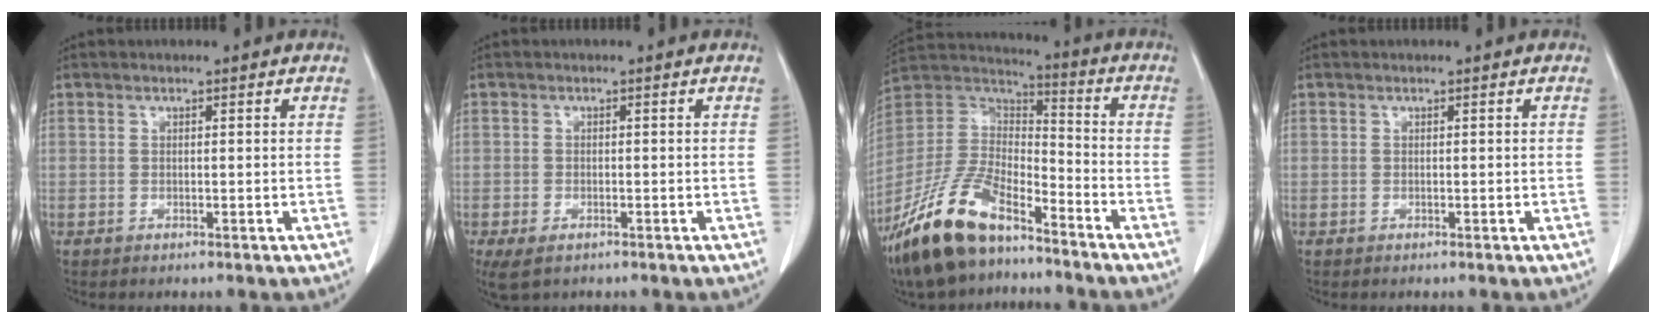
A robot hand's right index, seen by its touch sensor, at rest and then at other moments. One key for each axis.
{"total": 4.1, "fx": -2.4, "fy": 2.1, "fz": 2.6, "tx": -0.052, "ty": -0.009, "tz": -0.036}
{"total": 17.9, "fx": -12.7, "fy": 6.2, "fz": 10.9, "tx": -0.232, "ty": -0.006, "tz": -0.241}
{"total": 0.0}